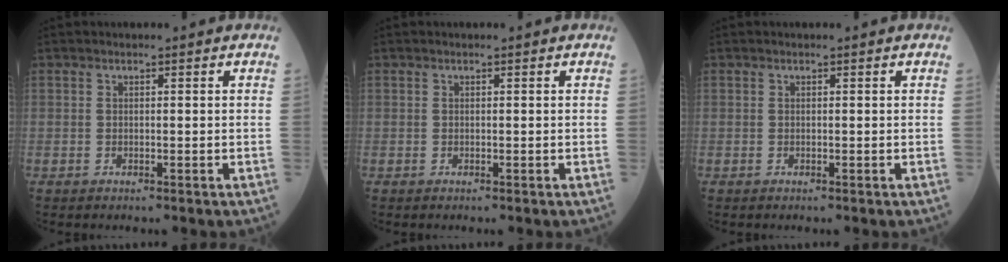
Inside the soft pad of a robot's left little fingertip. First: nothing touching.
{"total": 0.0}
{"total": 0.0}